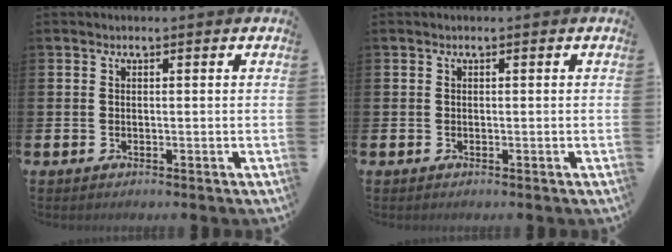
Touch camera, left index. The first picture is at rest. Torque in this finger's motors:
{"motor_torque": [0.01, -0.01, 0.00, 0.00]}